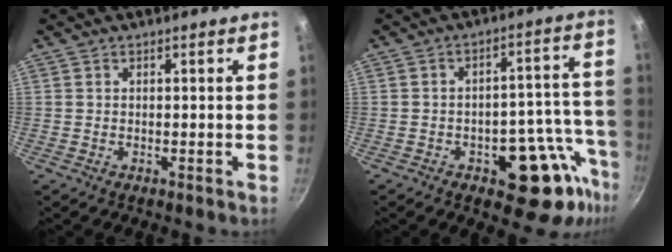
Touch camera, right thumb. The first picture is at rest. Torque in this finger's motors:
{"motor_torque": [3.19, 1.82, 1.15, -0.79, 0.05]}